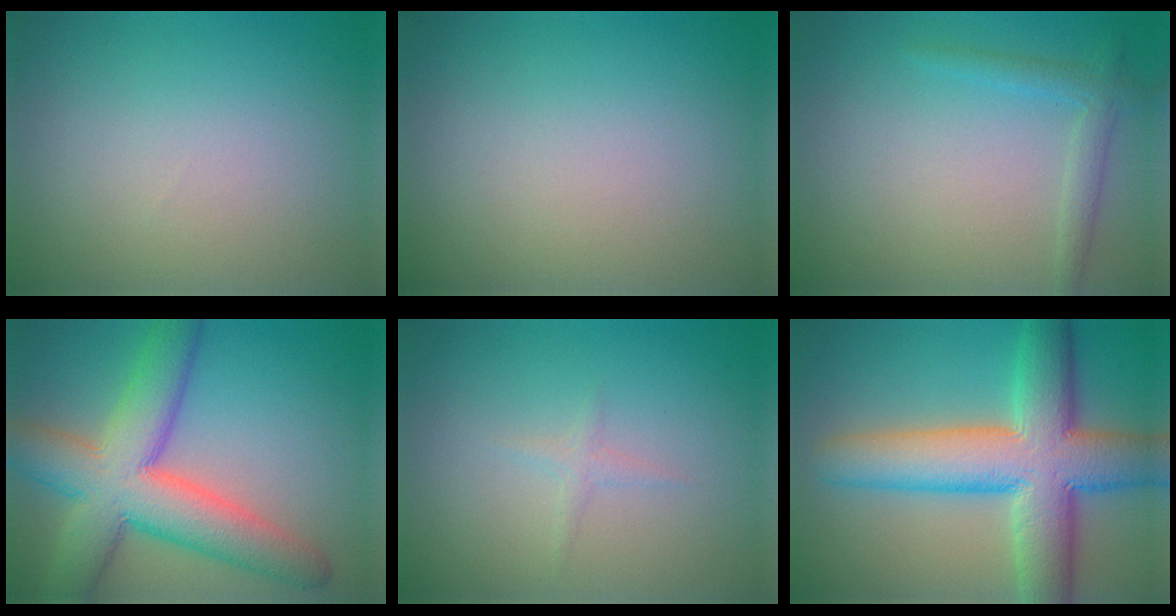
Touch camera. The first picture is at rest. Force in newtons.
{"total": 0.0}
{"total": 1.2, "press": 1.2, "slide": 0.1}
{"total": 10.3, "press": 10.3, "slide": 0.3}
{"total": 0.8, "press": 0.8, "slide": 0.1}
{"total": 10.9, "press": 10.9, "slide": 0.4}